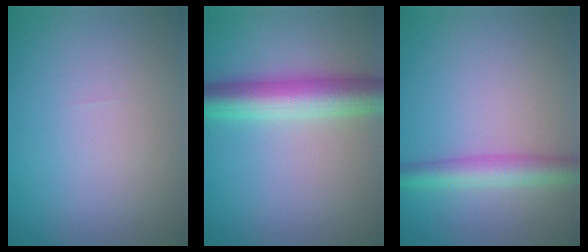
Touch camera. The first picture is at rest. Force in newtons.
{"total": 6.1, "press": 6.1, "slide": 0.1}
{"total": 3.7, "press": 3.7, "slide": 0.1}